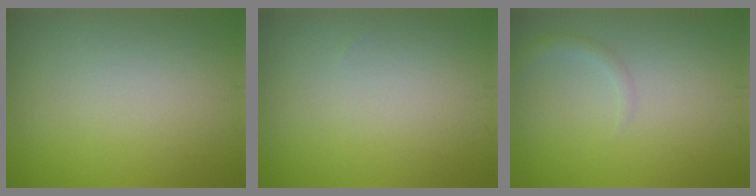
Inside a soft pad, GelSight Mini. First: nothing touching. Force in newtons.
{"total": 0.0}
{"total": 1.2, "press": 1.2, "slide": 0.1}